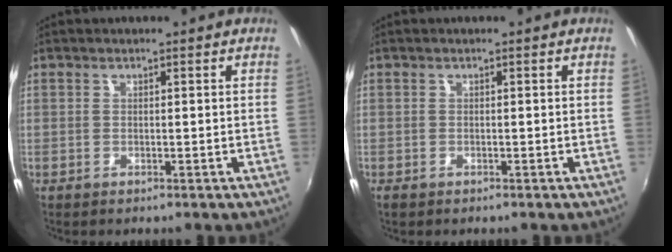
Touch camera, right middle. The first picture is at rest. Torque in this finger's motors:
{"motor_torque": [0.09, -0.11, 0.00, 0.00]}